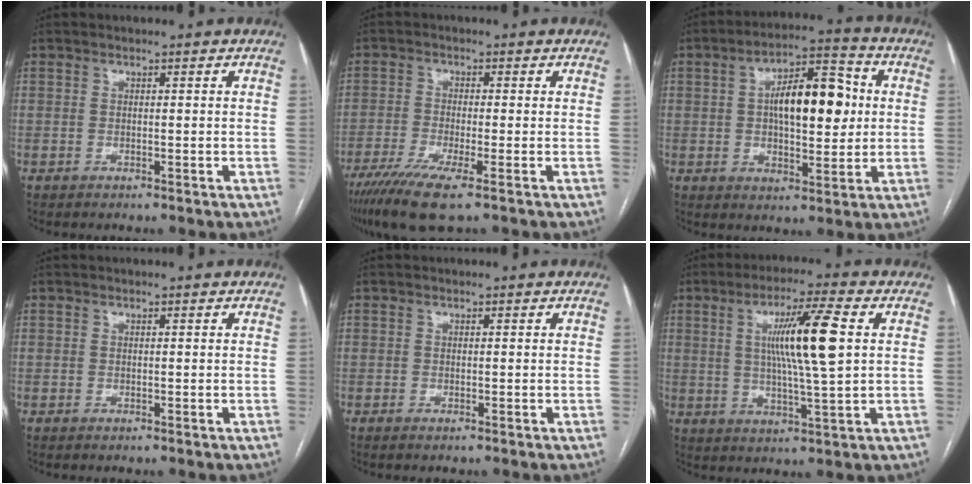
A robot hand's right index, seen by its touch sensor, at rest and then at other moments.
{"total": 7.6, "force": [-4.9, 0.2, 5.8], "torque": [-0.105, -0.021, -0.087]}
{"total": 12.7, "force": [1.7, 4.9, 11.6], "torque": [-0.186, 0.026, 0.028]}
{"total": 0.0}
{"total": 0.0}
{"total": 11.3, "force": [2.4, -0.1, 11.1], "torque": [-0.197, 0.000, 0.041]}